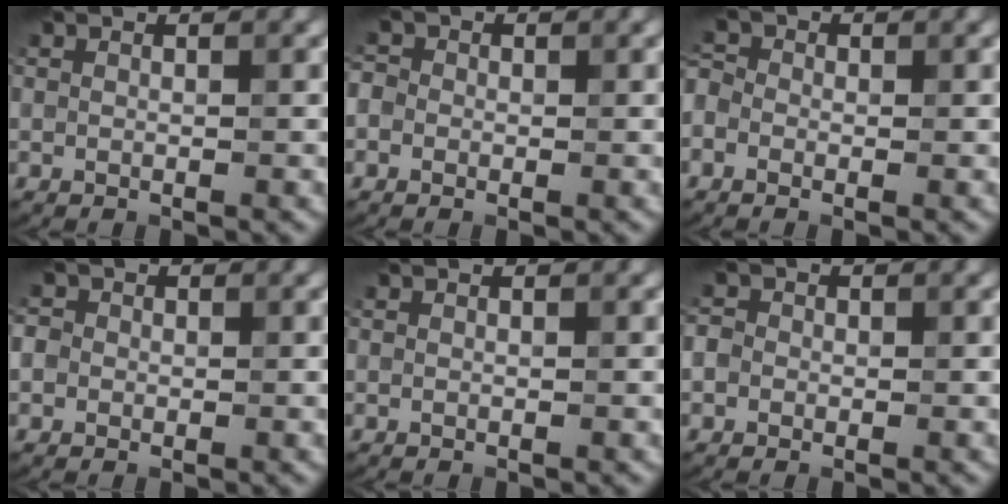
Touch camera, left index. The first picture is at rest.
{"total": 2.1, "force": [0.2, 1.9, 0.8], "torque": [0.001, 0.008, -0.020]}
{"total": 2.4, "force": [-0.3, 2.1, 1.2], "torque": [-0.015, 0.013, -0.028]}
{"total": 2.3, "force": [0.5, 2.1, 0.9], "torque": [0.002, 0.013, -0.014]}
{"total": 0.0}
{"total": 2.0, "force": [0.1, 1.9, 0.8], "torque": [0.000, 0.009, -0.019]}